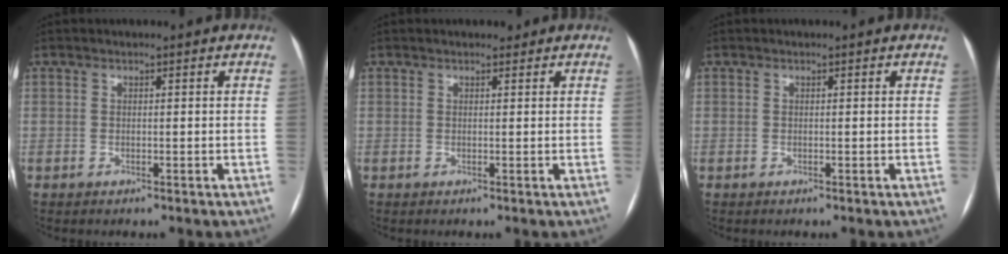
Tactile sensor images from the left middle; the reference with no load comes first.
{"total": 1.3, "force": [1.0, 0.6, 0.5], "torque": [-0.011, 0.009, 0.012]}
{"total": 0.0}